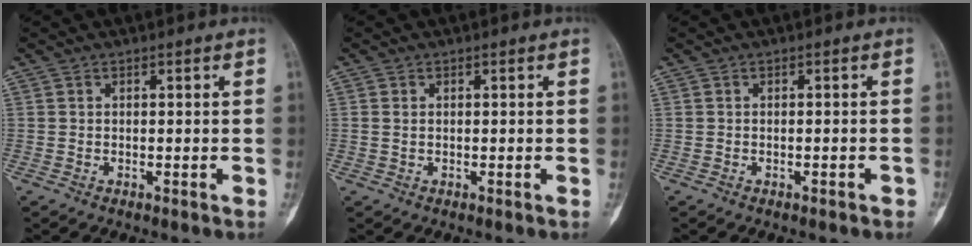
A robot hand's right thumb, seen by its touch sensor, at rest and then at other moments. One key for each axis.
{"total": 1.1, "fx": 0.2, "fy": 0.8, "fz": 0.8, "tx": -0.017, "ty": 0.003, "tz": 0.008}
{"total": 1.6, "fx": -1.1, "fy": 0.5, "fz": 1.1, "tx": -0.019, "ty": 0.006, "tz": -0.008}